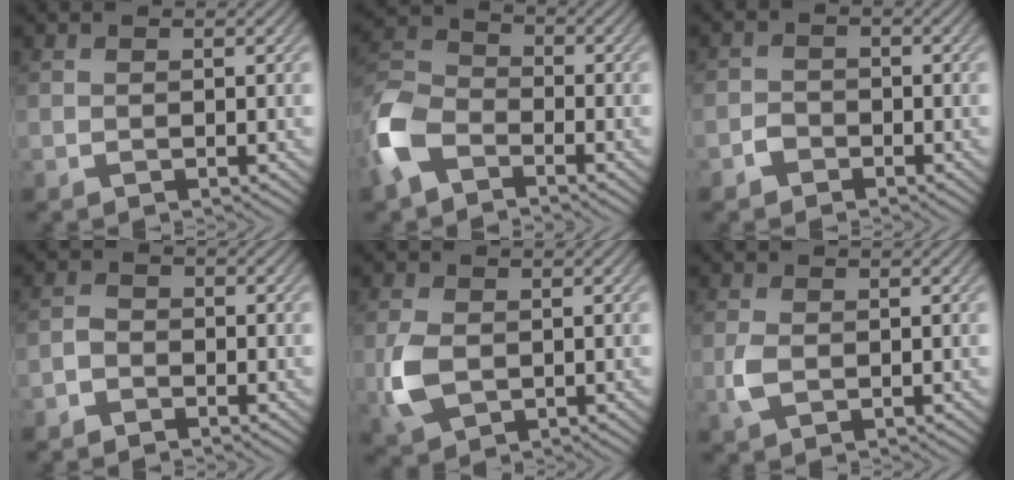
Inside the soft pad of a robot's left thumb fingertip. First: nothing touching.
{"total": 8.5, "force": [-4.6, 4.8, 5.3], "torque": [-0.131, -0.001, -0.116]}
{"total": 1.7, "force": [-1.1, 1.2, 0.4], "torque": [-0.003, 0.007, -0.027]}
{"total": 1.8, "force": [-1.4, 0.9, 0.6], "torque": [-0.010, 0.005, -0.038]}
{"total": 4.9, "force": [-0.6, 3.2, 3.6], "torque": [-0.093, -0.008, -0.014]}
{"total": 2.3, "force": [-0.4, 1.3, 1.8], "torque": [-0.052, -0.004, -0.012]}